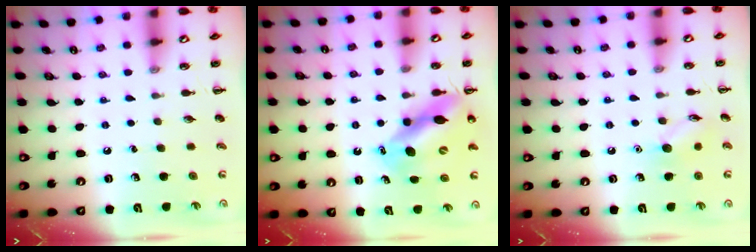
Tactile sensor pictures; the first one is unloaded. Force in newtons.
{"total": 11.9, "press": 11.5, "slide": 3.2}
{"total": 7.0, "press": 6.9, "slide": 1.3}